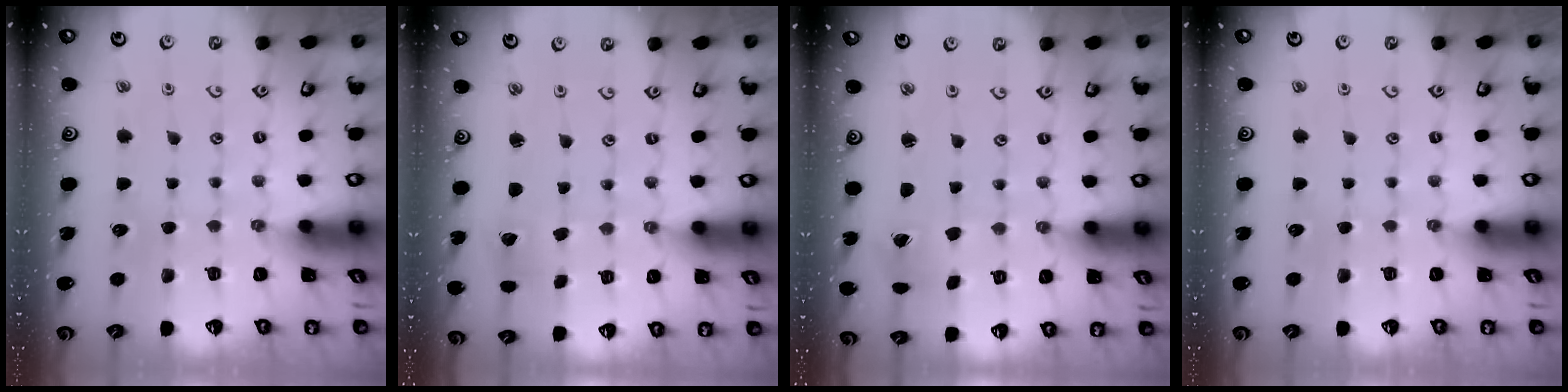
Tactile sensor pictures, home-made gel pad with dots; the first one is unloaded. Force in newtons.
{"total": 1.4, "press": 1.4, "slide": 0.1}
{"total": 1.3, "press": 1.3, "slide": 0.3}
{"total": 0.0}